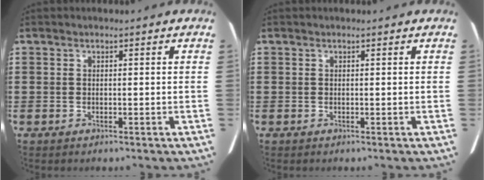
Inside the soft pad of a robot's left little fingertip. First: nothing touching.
{"total": 0.0}